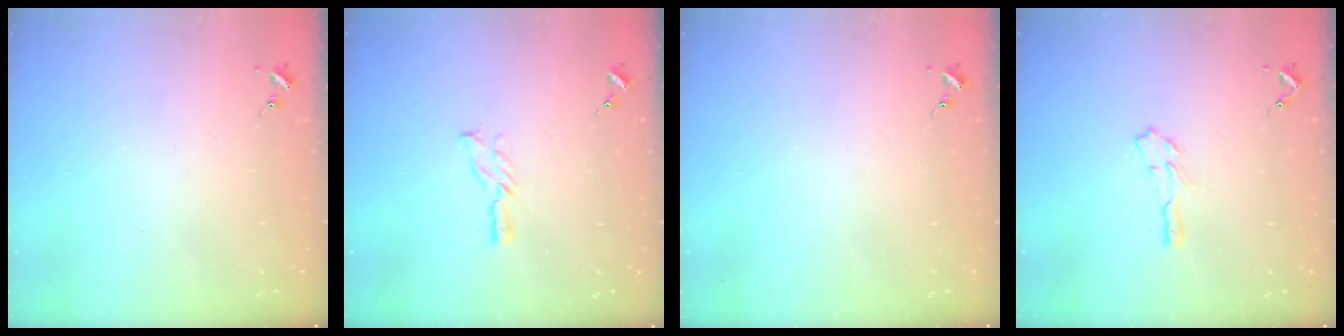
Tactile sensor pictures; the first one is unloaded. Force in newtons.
{"total": 5.0, "press": 5.0, "slide": 0.5}
{"total": 0.0}
{"total": 4.6, "press": 4.6, "slide": 0.2}